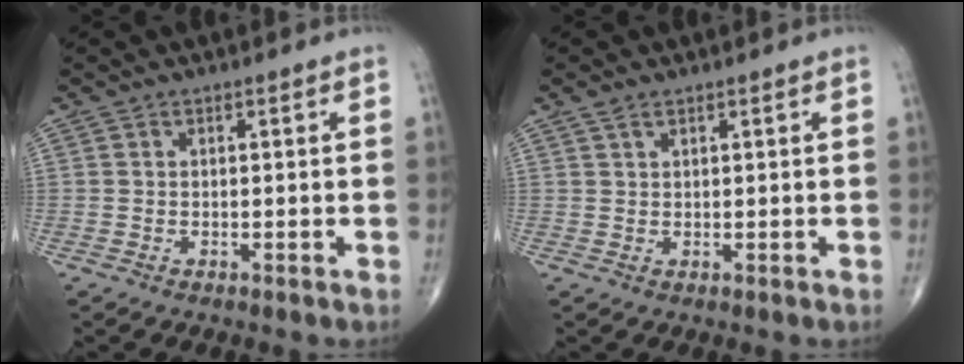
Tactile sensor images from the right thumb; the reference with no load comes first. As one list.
[{"total": 1.6, "force": [1.2, 0.7, 0.8], "torque": [-0.015, 0.005, 0.023]}]